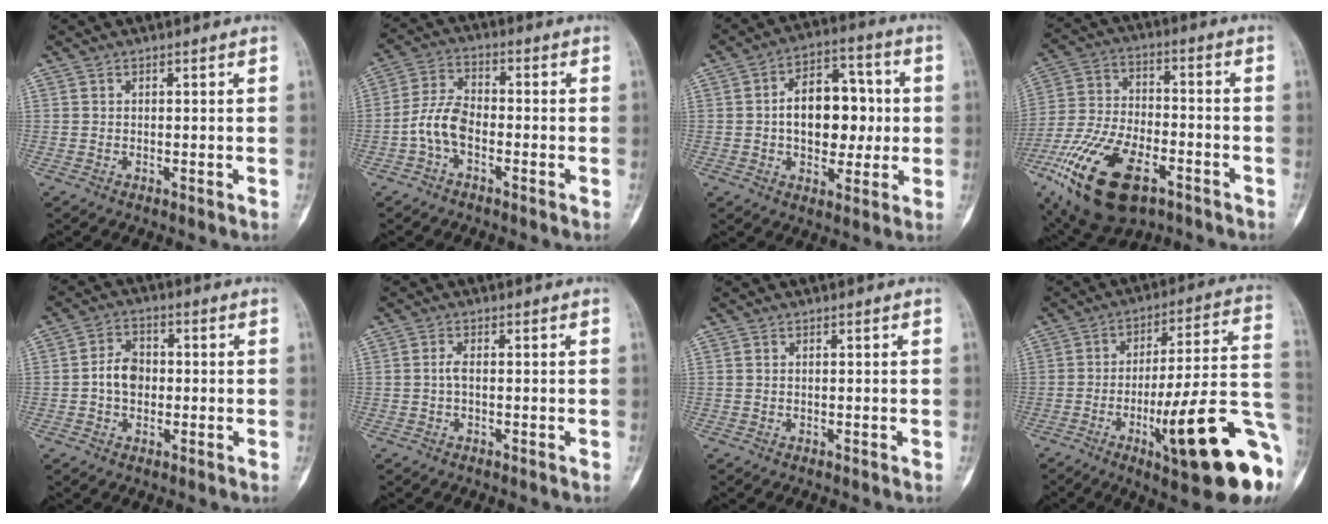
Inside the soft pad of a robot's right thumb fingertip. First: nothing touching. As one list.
[{"total": 6.9, "force": [-2.4, 3.8, 5.2], "torque": [-0.105, 0.028, -0.054]}, {"total": 14.3, "force": [0.3, 9.2, 10.9], "torque": [-0.119, 0.025, 0.004]}, {"total": 20.6, "force": [-10.4, 10.2, 14.6], "torque": [-0.292, 0.031, -0.181]}, {"total": 5.9, "force": [-0.4, 4.4, 3.9], "torque": [-0.052, 0.016, -0.014]}, {"total": 1.4, "force": [-0.2, 0.5, 1.3], "torque": [-0.027, 0.002, -0.005]}, {"total": 0.0}, {"total": 23.7, "force": [-8.0, 4.3, 21.9], "torque": [-0.267, 0.022, -0.111]}]